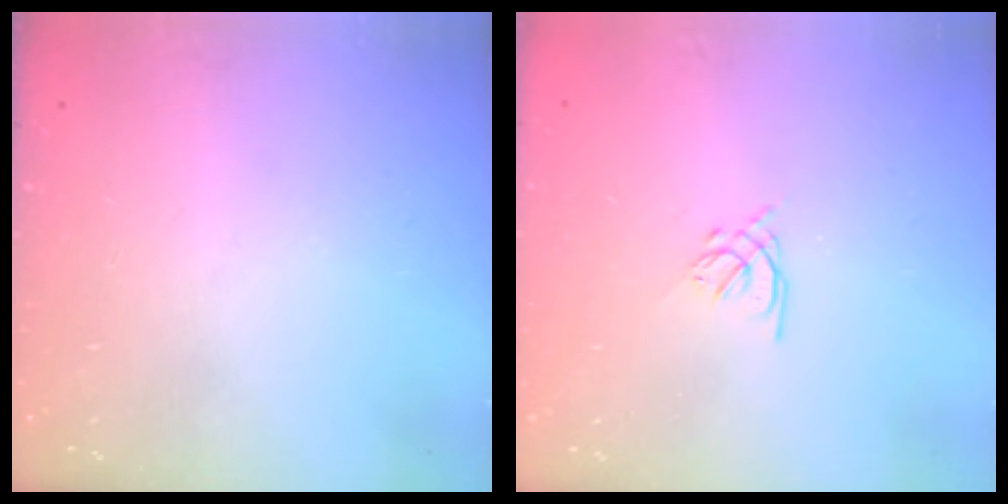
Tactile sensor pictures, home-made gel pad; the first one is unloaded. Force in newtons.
{"total": 1.6, "press": 1.5, "slide": 0.5}